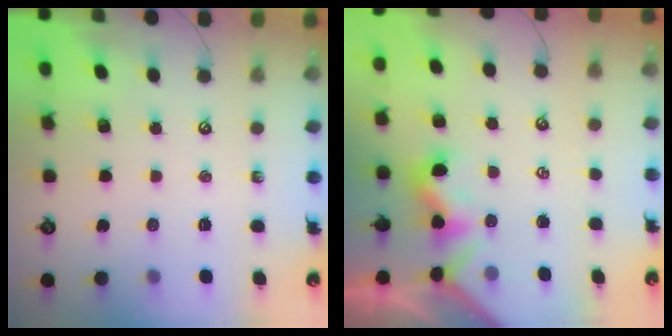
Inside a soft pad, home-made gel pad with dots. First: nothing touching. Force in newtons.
{"total": 1.4, "press": 1.3, "slide": 0.5}